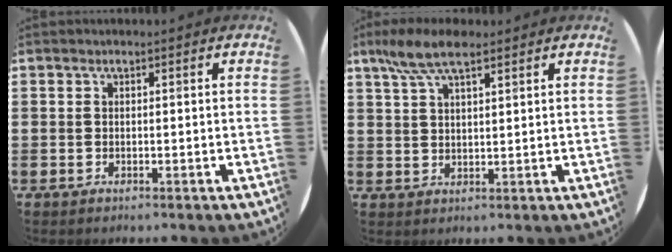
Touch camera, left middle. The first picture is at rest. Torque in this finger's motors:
{"motor_torque": [1.16, -0.83, 0.19, 0.14]}